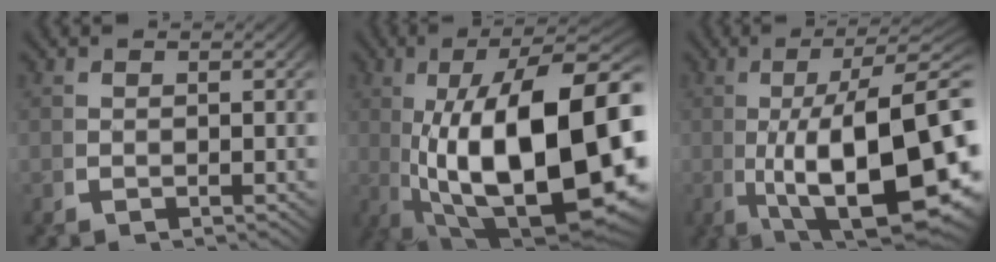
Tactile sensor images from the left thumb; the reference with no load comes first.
{"total": 25.3, "force": [-3.4, 13.7, 21.0], "torque": [-0.369, -0.089, 0.013]}
{"total": 19.1, "force": [-3.0, 10.3, 15.9], "torque": [-0.296, -0.078, 0.006]}